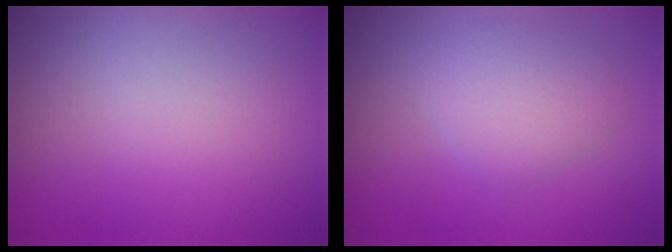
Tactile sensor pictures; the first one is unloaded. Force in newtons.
{"total": 2.8, "press": 2.8, "slide": 0.1}